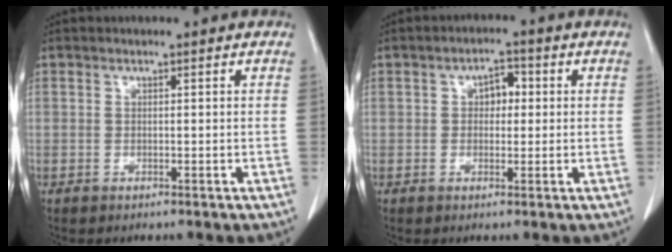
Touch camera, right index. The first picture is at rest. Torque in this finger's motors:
{"motor_torque": [0.02, -0.01, 0.05, 0.02]}